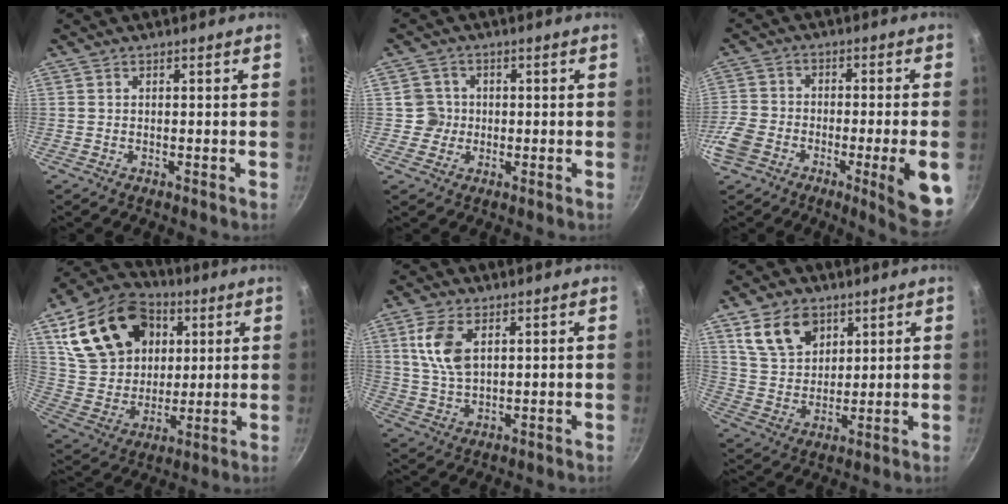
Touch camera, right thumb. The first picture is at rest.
{"total": 3.8, "force": [0.0, 3.7, 0.5], "torque": [0.019, 0.010, -0.004]}
{"total": 16.5, "force": [-6.3, 5.1, 14.3], "torque": [-0.226, 0.013, -0.109]}
{"total": 23.2, "force": [8.4, 16.8, 13.6], "torque": [-0.217, -0.003, 0.158]}
{"total": 8.6, "force": [3.0, 4.7, 6.6], "torque": [-0.127, -0.012, 0.061]}
{"total": 11.2, "force": [5.6, 7.7, 5.9], "torque": [-0.081, -0.021, 0.112]}